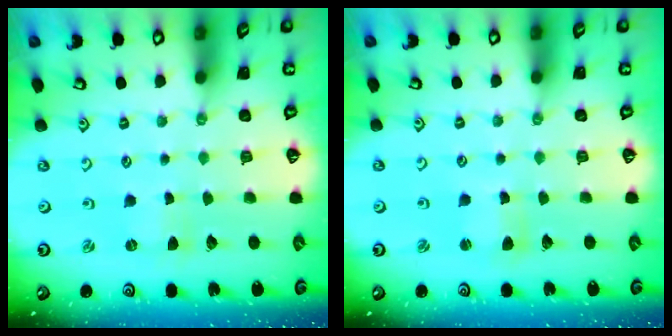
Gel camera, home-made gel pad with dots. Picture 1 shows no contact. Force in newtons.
{"total": 3.3, "press": 3.3, "slide": 0.4}